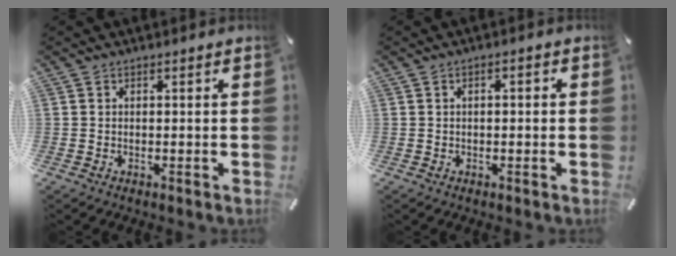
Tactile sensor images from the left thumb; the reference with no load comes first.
{"total": 1.4, "force": [-0.4, 0.7, 1.1], "torque": [-0.020, 0.003, -0.008]}